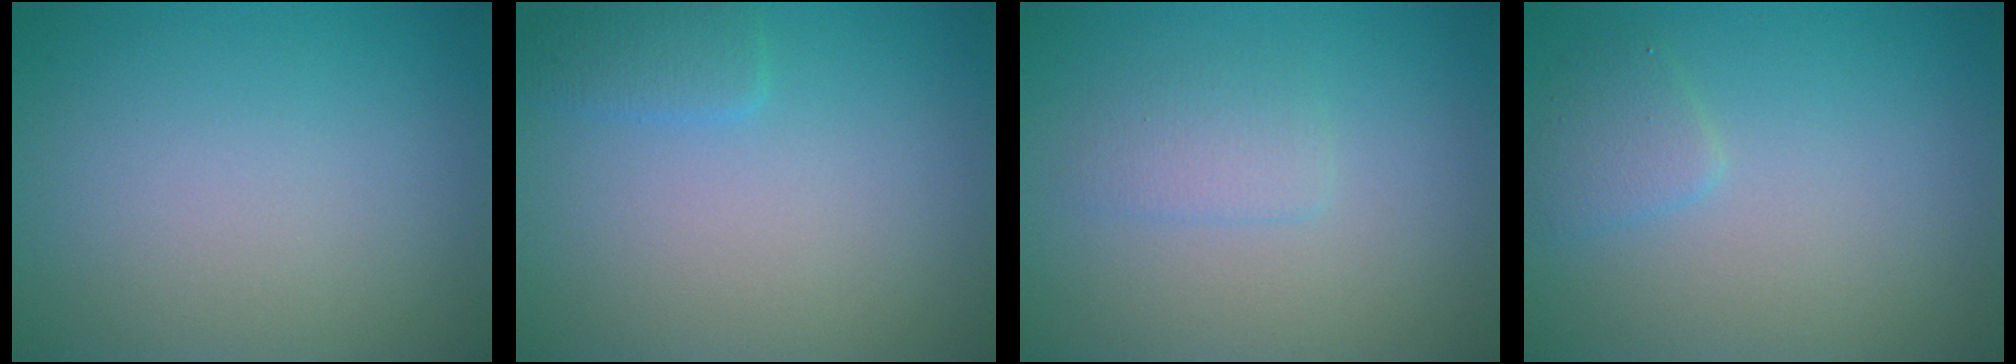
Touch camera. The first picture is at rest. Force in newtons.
{"total": 1.5, "press": 1.5, "slide": 0.1}
{"total": 1.6, "press": 1.6, "slide": 0.0}
{"total": 1.6, "press": 1.6, "slide": 0.1}